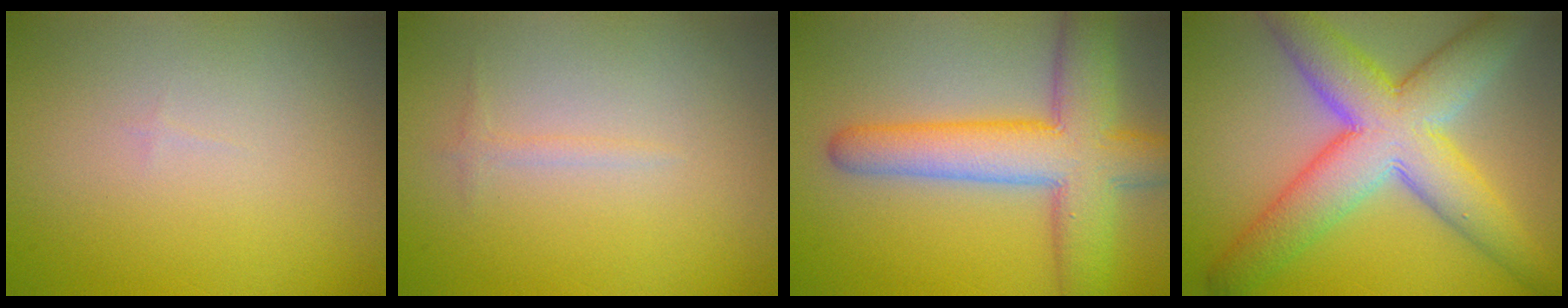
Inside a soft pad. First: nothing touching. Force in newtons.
{"total": 0.7, "press": 0.7, "slide": 0.1}
{"total": 8.8, "press": 8.7, "slide": 0.5}
{"total": 9.8, "press": 9.8, "slide": 0.4}